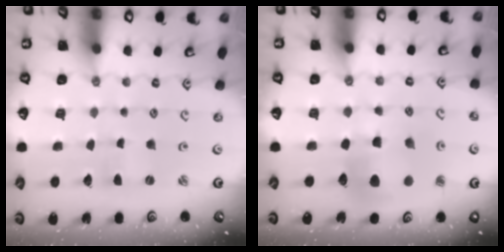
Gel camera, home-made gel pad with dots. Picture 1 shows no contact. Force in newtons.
{"total": 9.6, "press": 9.6, "slide": 0.8}